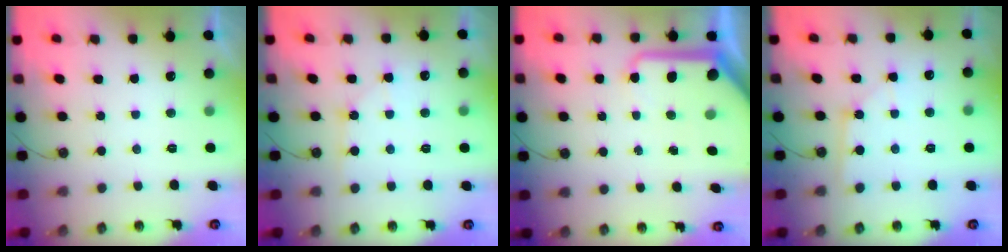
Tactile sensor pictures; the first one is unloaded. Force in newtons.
{"total": 5.5, "press": 5.5, "slide": 0.6}
{"total": 12.6, "press": 12.5, "slide": 1.6}
{"total": 2.7, "press": 2.7, "slide": 0.4}